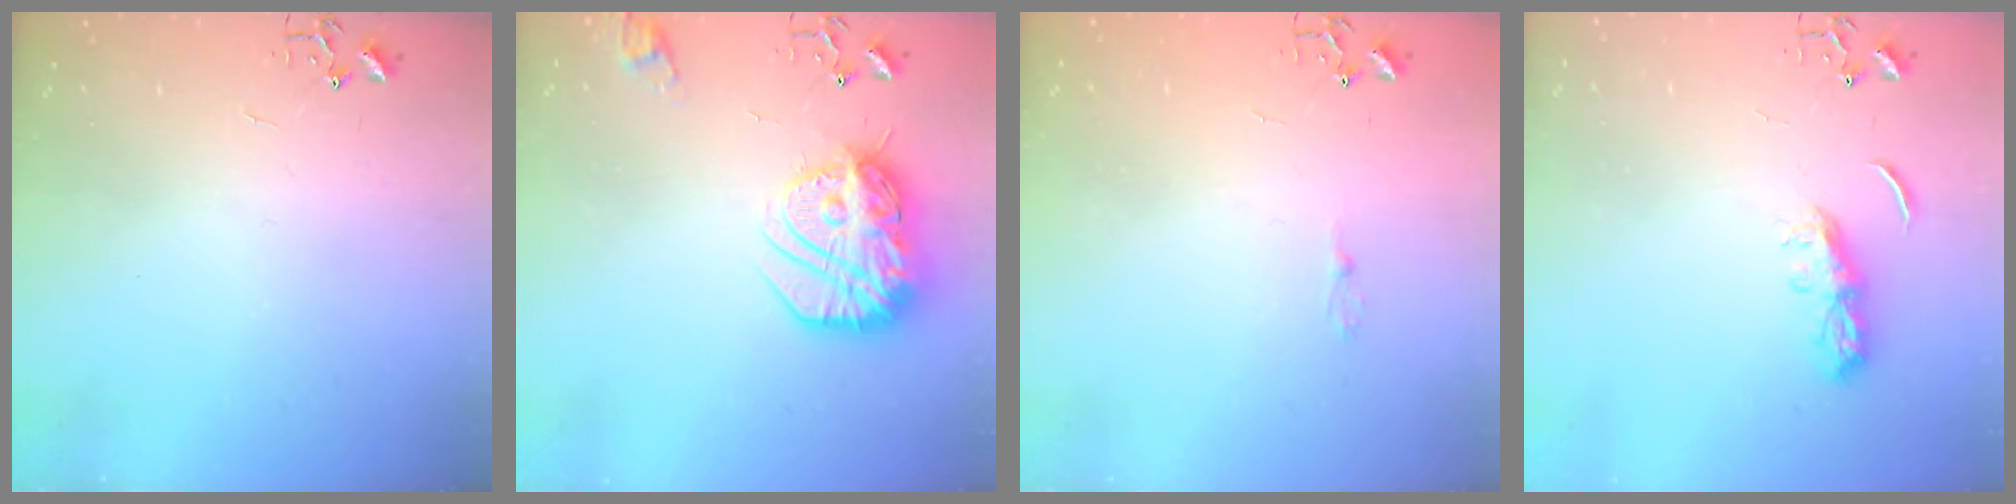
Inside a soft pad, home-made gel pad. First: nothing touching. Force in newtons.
{"total": 18.9, "press": 18.8, "slide": 1.8}
{"total": 2.5, "press": 2.5, "slide": 0.3}
{"total": 6.5, "press": 6.4, "slide": 0.6}